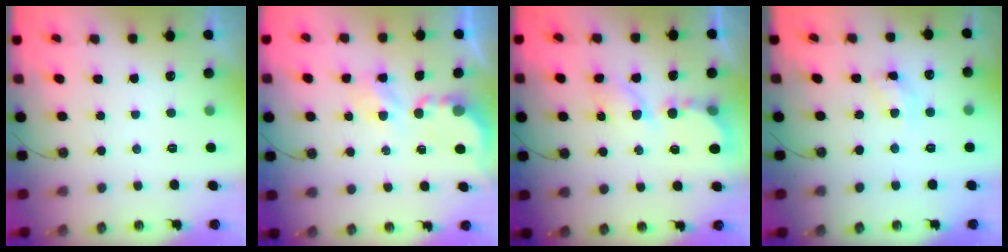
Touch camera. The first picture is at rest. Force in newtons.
{"total": 3.9, "press": 3.9, "slide": 0.1}
{"total": 6.0, "press": 6.0, "slide": 0.6}
{"total": 8.7, "press": 8.6, "slide": 0.6}